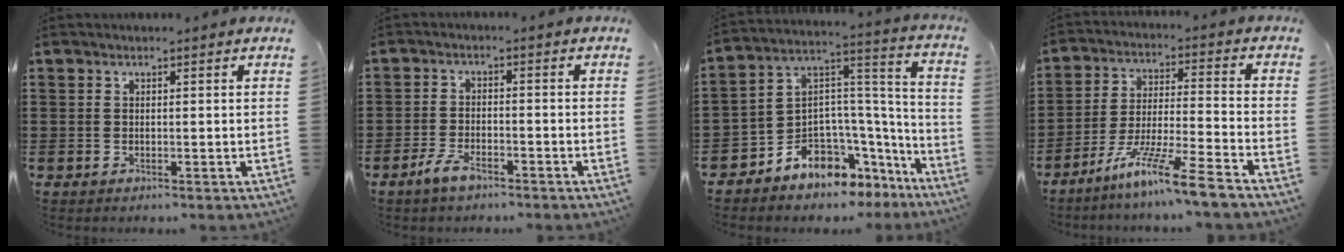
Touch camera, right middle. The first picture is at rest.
{"total": 3.8, "force": [-2.7, 1.3, 2.4], "torque": [-0.059, 0.000, -0.056]}
{"total": 5.6, "force": [-4.7, 3.1, 0.5], "torque": [-0.023, -0.013, -0.091]}
{"total": 10.3, "force": [-8.3, -0.4, 6.1], "torque": [-0.116, -0.001, -0.165]}